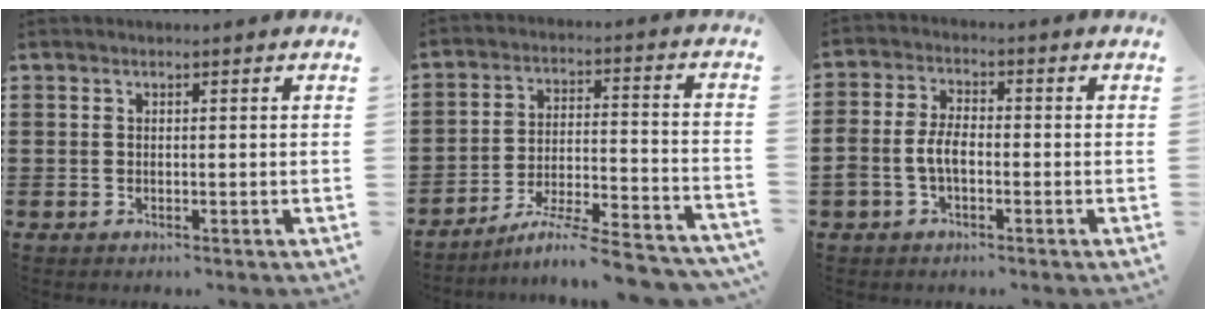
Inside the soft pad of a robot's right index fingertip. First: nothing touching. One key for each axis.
{"total": 7.4, "fx": -6.5, "fy": 0.0, "fz": 3.5, "tx": -0.058, "ty": -0.008, "tz": -0.127}
{"total": 4.4, "fx": -1.3, "fy": 2.5, "fz": 3.4, "tx": -0.083, "ty": -0.001, "tz": -0.029}